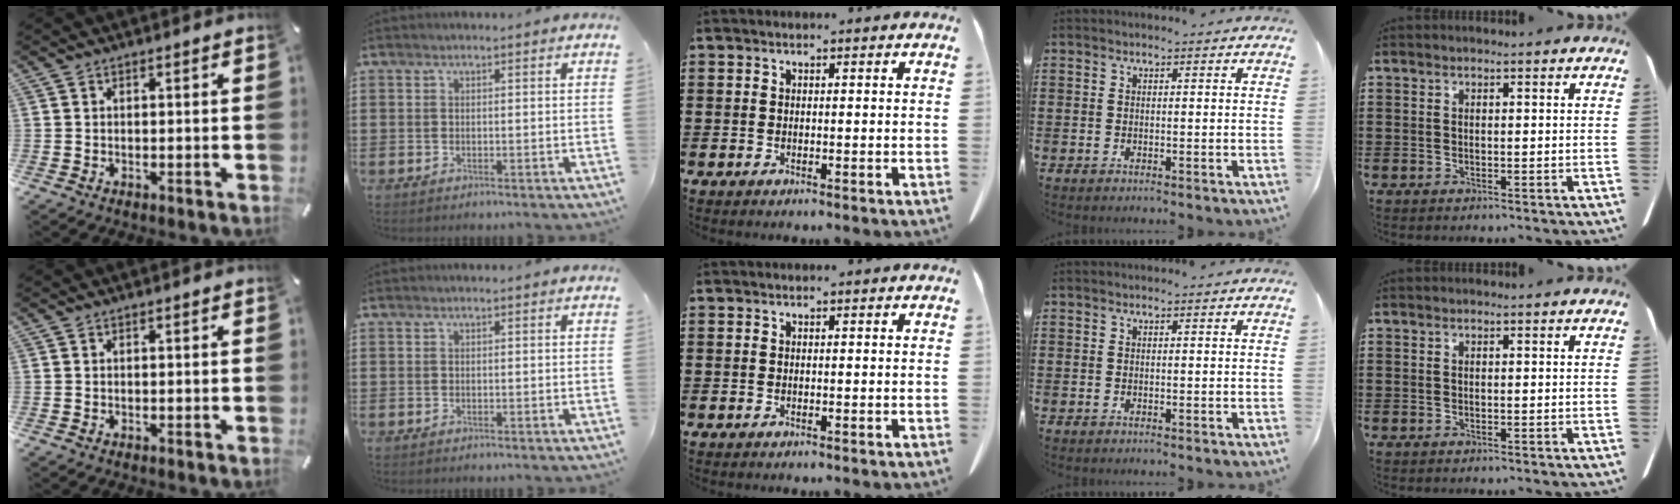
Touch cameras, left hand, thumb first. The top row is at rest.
{}